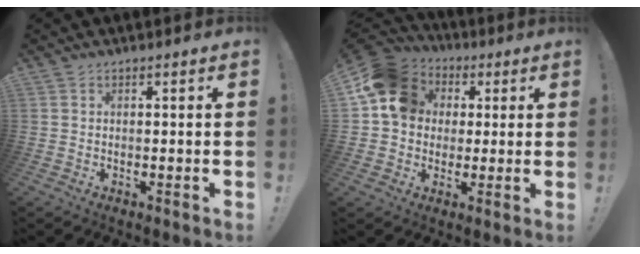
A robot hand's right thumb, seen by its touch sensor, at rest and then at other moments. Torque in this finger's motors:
{"motor_torque": [1.65, 1.51, 0.56, 0.06, 0.08]}